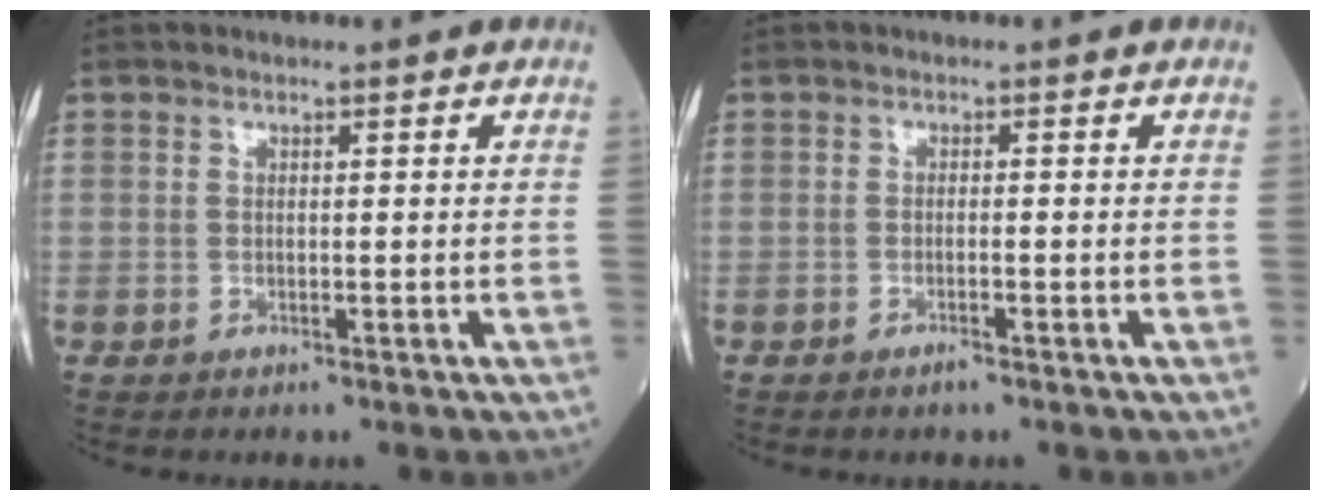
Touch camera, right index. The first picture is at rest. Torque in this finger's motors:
{"motor_torque": [0.29, 0.03, 0.09, 0.00]}